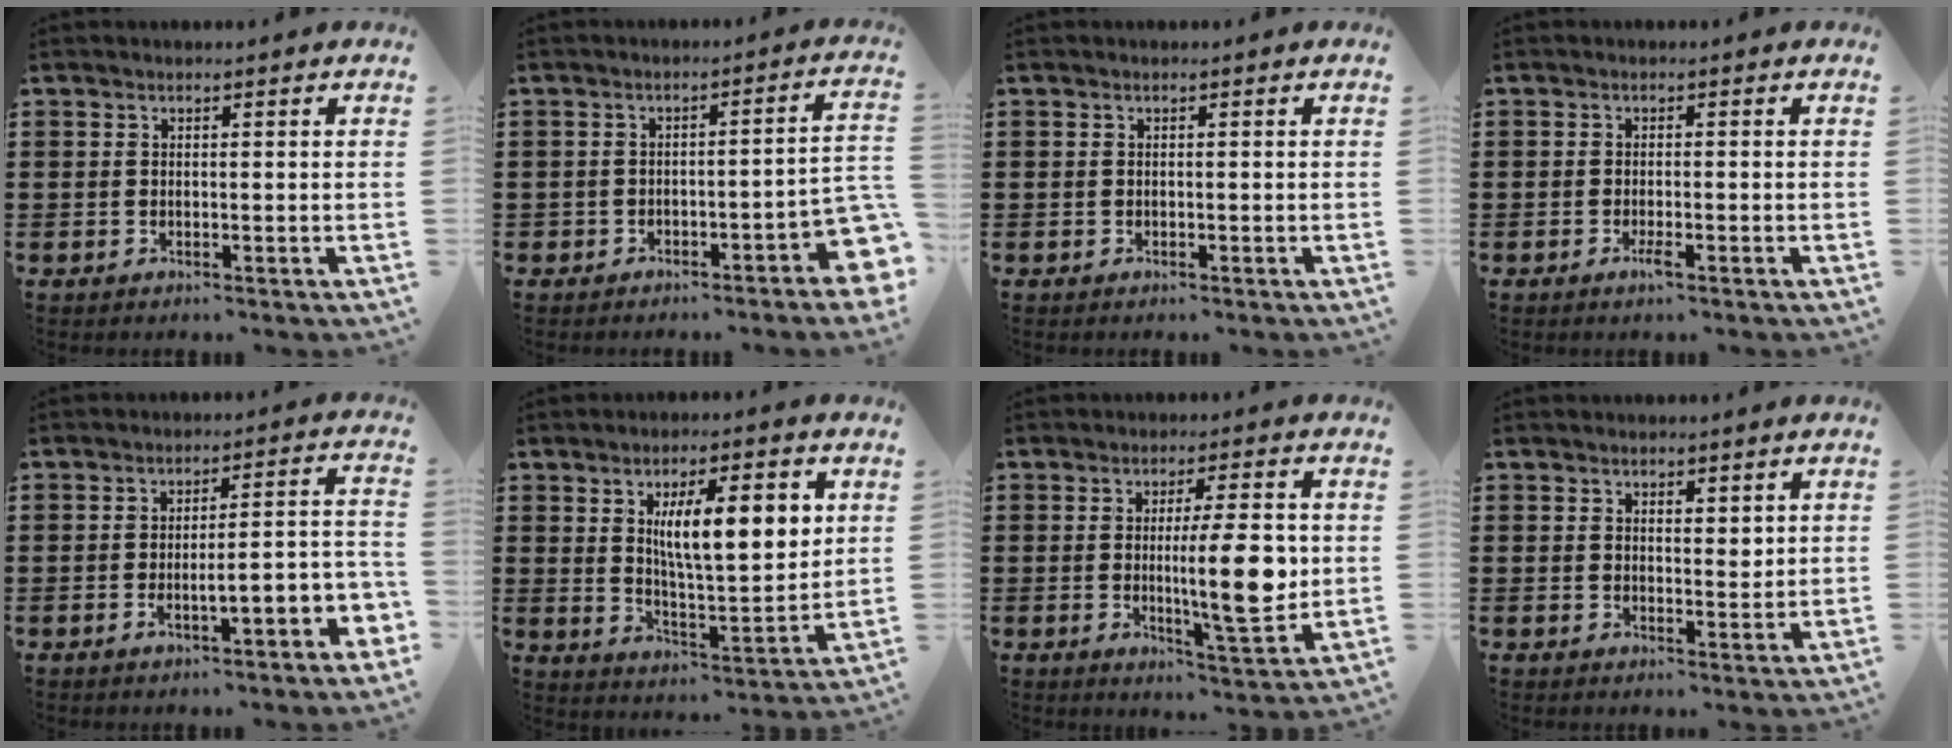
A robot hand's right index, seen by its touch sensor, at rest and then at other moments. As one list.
[{"total": 4.3, "force": [-3.2, 1.0, 2.6], "torque": [-0.043, -0.003, -0.062]}, {"total": 0.0}, {"total": 1.5, "force": [-0.8, 0.2, 1.3], "torque": [-0.023, -0.004, -0.013]}, {"total": 4.3, "force": [-2.2, 0.6, 3.7], "torque": [-0.065, -0.005, -0.046]}, {"total": 10.6, "force": [3.3, 3.3, 9.5], "torque": [-0.154, -0.003, 0.050]}, {"total": 11.2, "force": [0.3, 2.4, 10.9], "torque": [-0.157, -0.015, 0.002]}, {"total": 2.1, "force": [1.5, 1.1, 1.0], "torque": [-0.006, -0.002, 0.025]}]